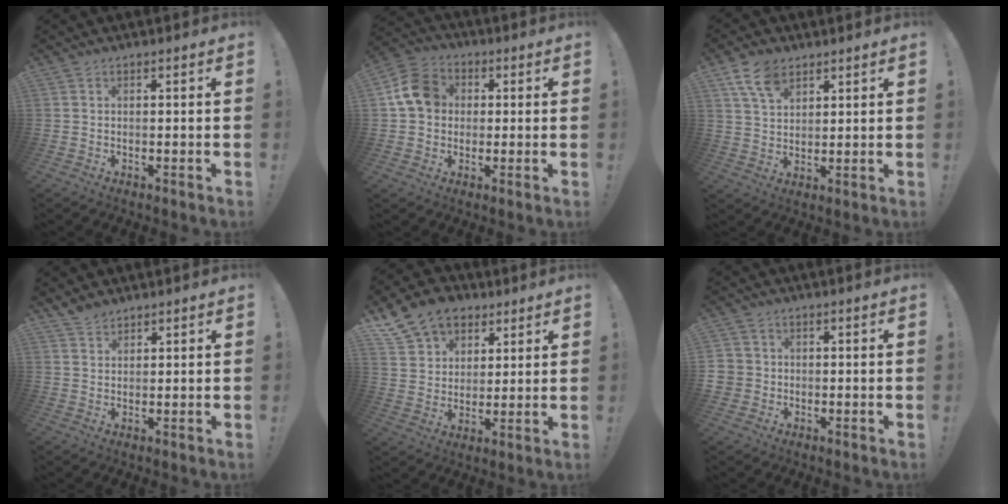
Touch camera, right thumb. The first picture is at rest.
{"total": 12.4, "force": [2.0, 10.4, 6.5], "torque": [-0.094, 0.014, 0.045]}
{"total": 8.9, "force": [5.6, 5.1, 4.8], "torque": [-0.088, -0.015, 0.108]}
{"total": 3.1, "force": [2.7, 1.2, 0.9], "torque": [-0.011, -0.016, 0.050]}
{"total": 14.0, "force": [8.2, 10.2, 4.7], "torque": [-0.074, -0.047, 0.162]}
{"total": 3.4, "force": [-0.3, 3.3, 0.9], "torque": [-0.019, 0.004, -0.007]}